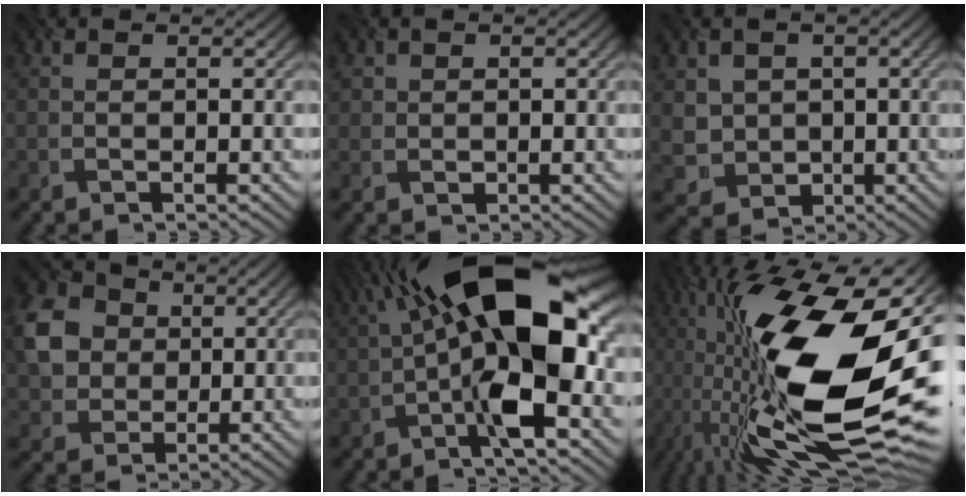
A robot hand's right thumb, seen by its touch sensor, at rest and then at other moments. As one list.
[{"total": 1.8, "force": [0.3, 1.7, 0.4], "torque": [-0.010, -0.006, 0.007]}, {"total": 4.6, "force": [0.6, 4.4, 1.5], "torque": [-0.051, -0.009, 0.008]}, {"total": 8.2, "force": [1.4, 7.1, 4.0], "torque": [-0.115, 0.009, 0.024]}, {"total": 16.9, "force": [-0.4, 6.5, 15.6], "torque": [-0.257, 0.039, -0.026]}, {"total": 21.7, "force": [-1.1, 8.5, 19.9], "torque": [-0.358, 0.000, -0.042]}]